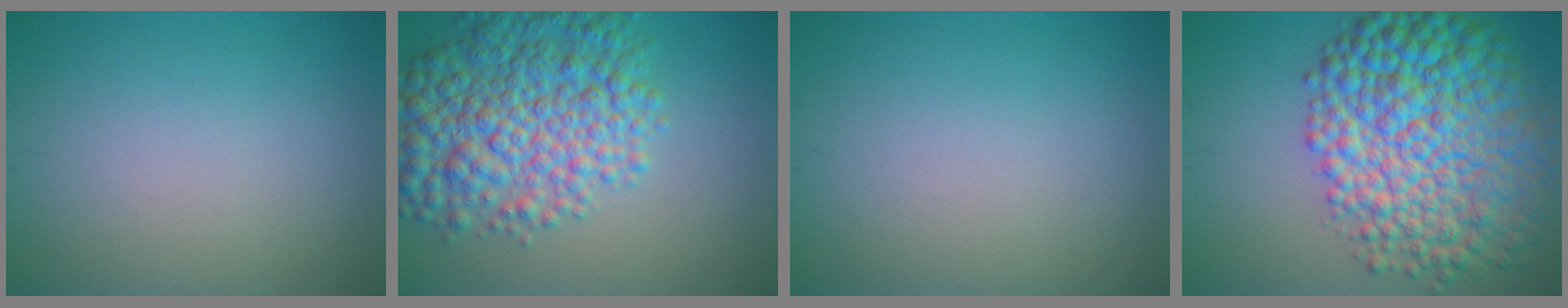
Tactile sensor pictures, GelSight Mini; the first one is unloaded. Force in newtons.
{"total": 8.7, "press": 8.7, "slide": 0.3}
{"total": 0.0}
{"total": 12.7, "press": 12.7, "slide": 0.2}